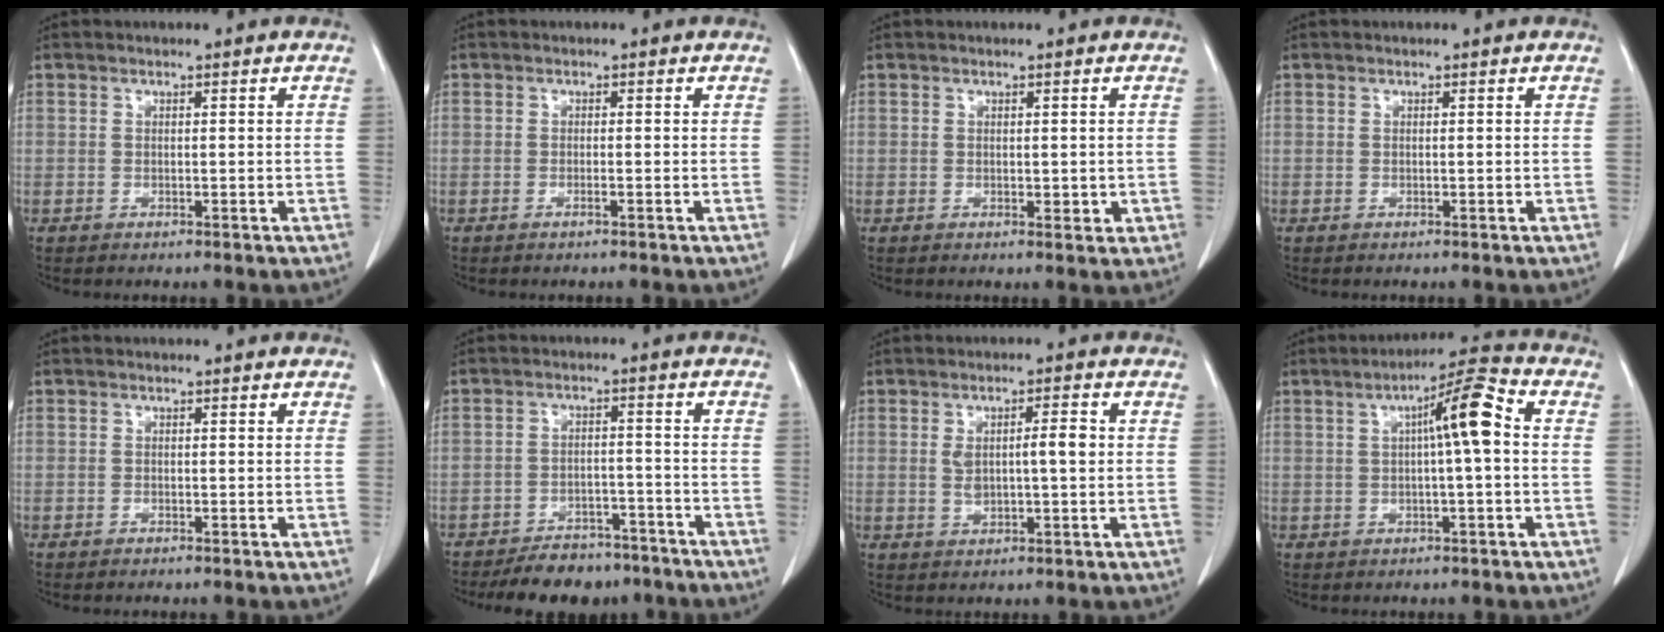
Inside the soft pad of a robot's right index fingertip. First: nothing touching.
{"total": 0.7, "force": [-0.4, -0.1, 0.6], "torque": [-0.012, 0.000, -0.006]}
{"total": 1.8, "force": [0.0, 1.1, 1.4], "torque": [-0.015, -0.003, 0.004]}
{"total": 0.0}
{"total": 0.0}
{"total": 9.8, "force": [-8.5, 4.2, 2.6], "torque": [-0.022, 0.004, -0.121]}
{"total": 5.1, "force": [0.5, 1.3, 5.0], "torque": [-0.089, 0.011, 0.013]}
{"total": 7.8, "force": [0.9, 0.4, 7.8], "torque": [-0.124, 0.019, 0.009]}